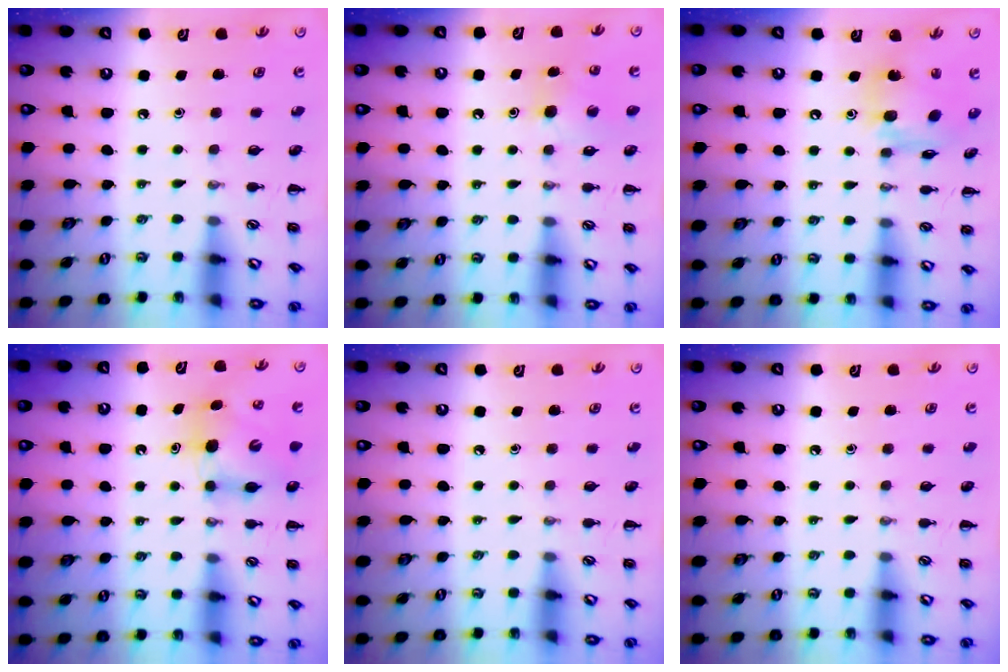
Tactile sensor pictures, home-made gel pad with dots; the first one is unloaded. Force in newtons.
{"total": 5.3, "press": 5.0, "slide": 1.7}
{"total": 12.1, "press": 12.0, "slide": 1.4}
{"total": 7.3, "press": 7.2, "slide": 0.4}
{"total": 0.0}
{"total": 0.0}